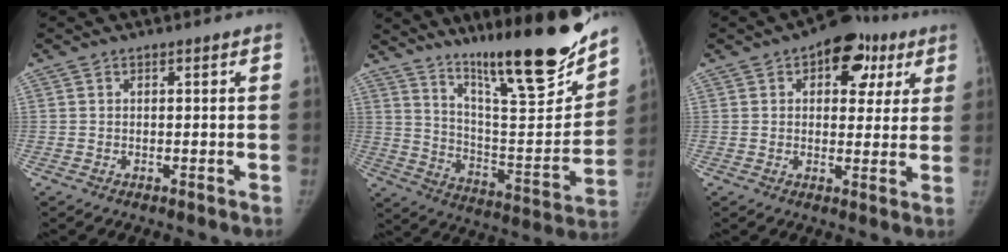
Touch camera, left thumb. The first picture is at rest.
{"total": 24.2, "force": [18.0, 3.7, 15.6], "torque": [-0.211, -0.108, 0.296]}
{"total": 11.7, "force": [5.3, 7.2, 7.5], "torque": [-0.043, -0.003, 0.065]}